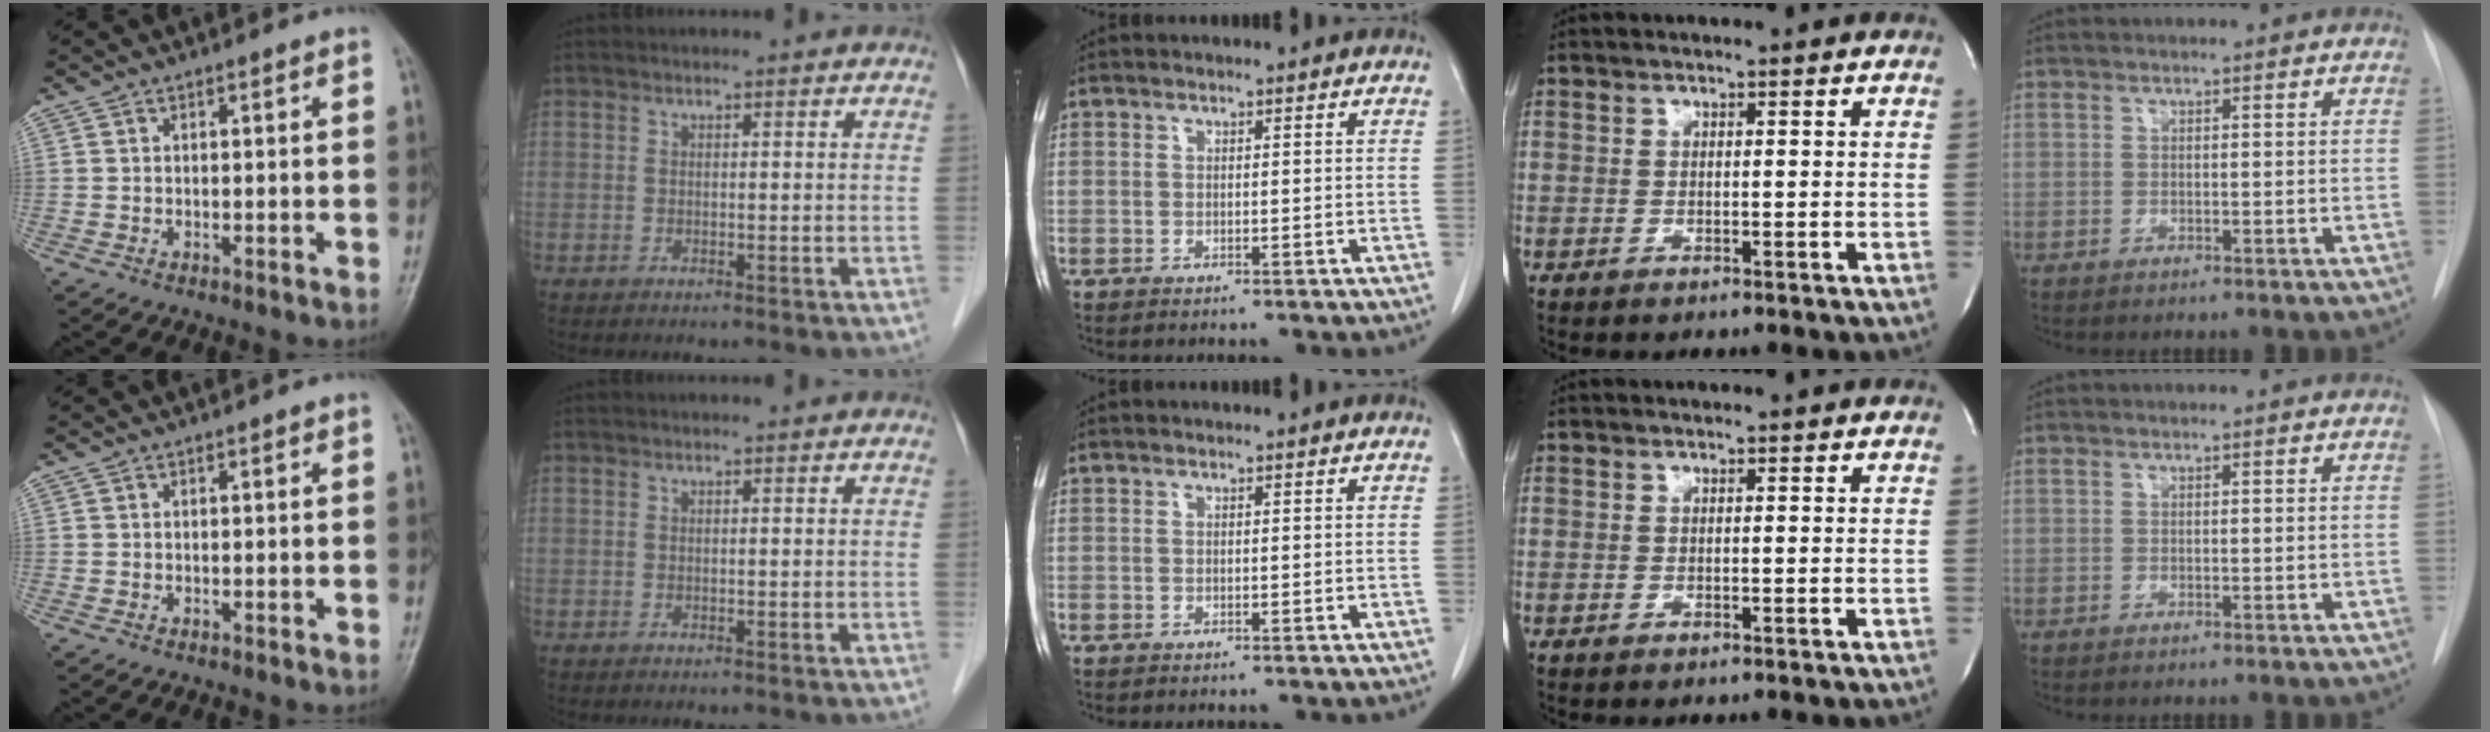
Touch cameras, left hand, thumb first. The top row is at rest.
{}